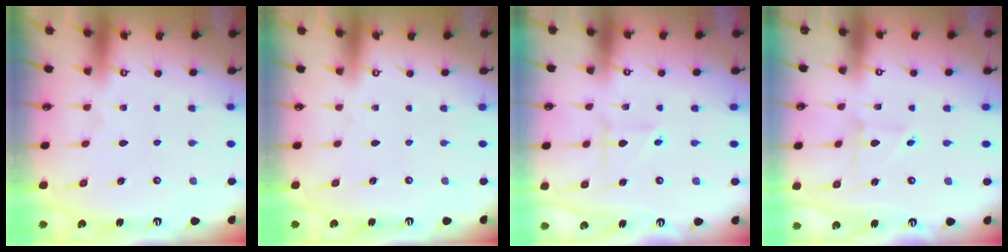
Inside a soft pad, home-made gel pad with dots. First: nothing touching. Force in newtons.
{"total": 0.0}
{"total": 2.8, "press": 2.7, "slide": 0.6}
{"total": 2.3, "press": 2.3, "slide": 0.2}